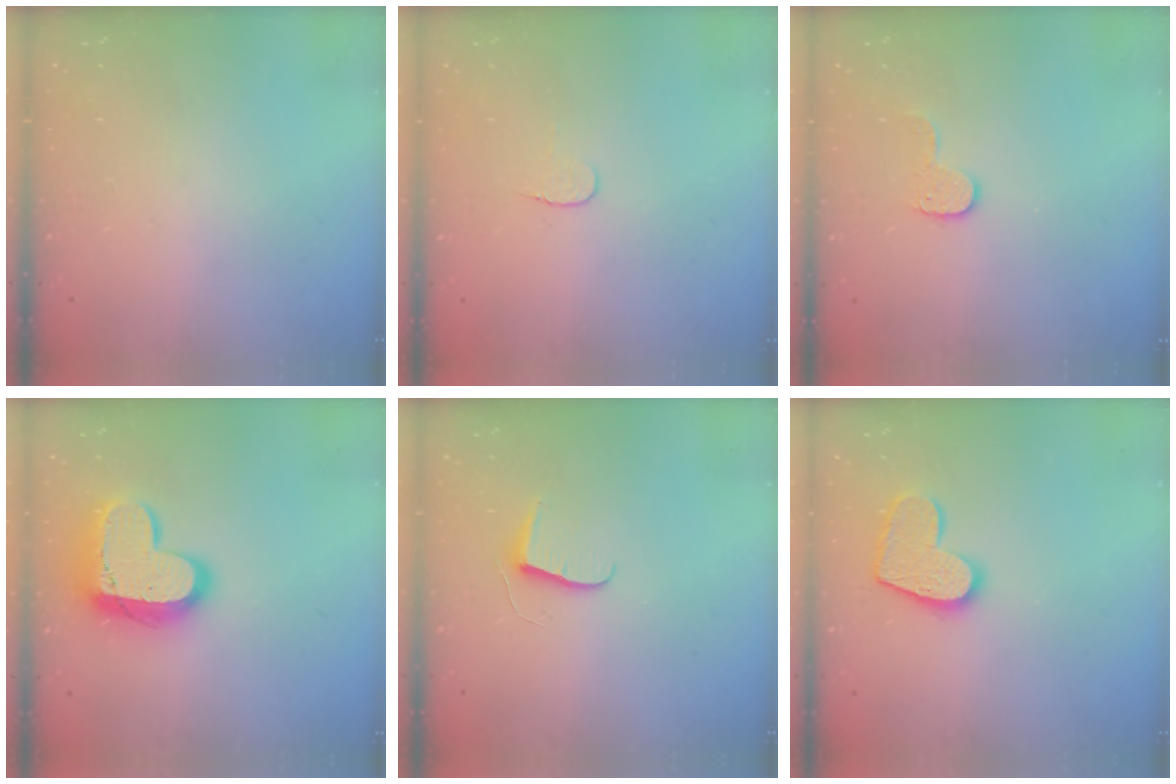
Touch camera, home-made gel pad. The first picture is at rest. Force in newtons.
{"total": 3.9, "press": 3.9, "slide": 0.2}
{"total": 7.4, "press": 7.4, "slide": 0.4}
{"total": 19.0, "press": 19.0, "slide": 1.5}
{"total": 6.8, "press": 6.8, "slide": 0.5}
{"total": 12.1, "press": 12.0, "slide": 0.8}